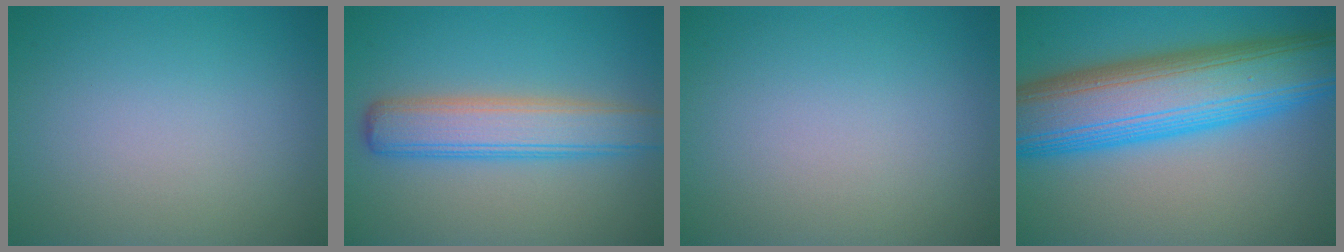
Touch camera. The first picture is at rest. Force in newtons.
{"total": 5.4, "press": 5.4, "slide": 0.1}
{"total": 0.0}
{"total": 13.2, "press": 13.2, "slide": 0.3}